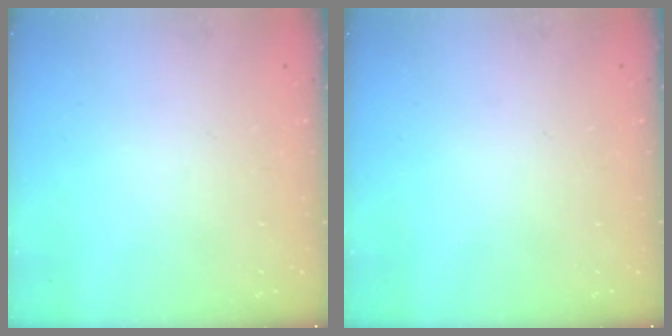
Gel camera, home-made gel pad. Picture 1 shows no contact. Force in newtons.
{"total": 0.0}